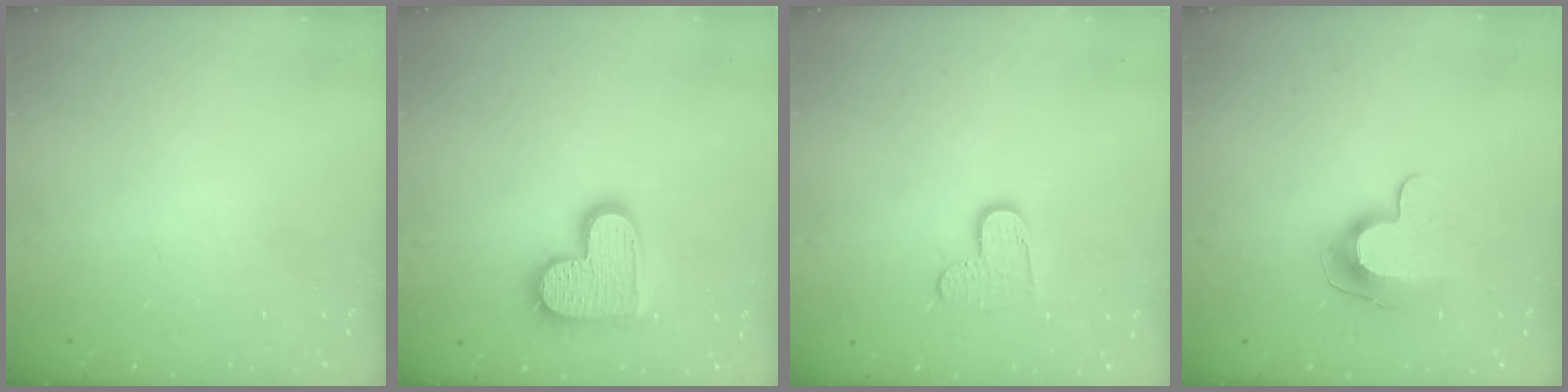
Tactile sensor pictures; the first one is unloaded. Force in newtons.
{"total": 15.1, "press": 15.0, "slide": 0.9}
{"total": 8.3, "press": 8.3, "slide": 0.5}
{"total": 9.8, "press": 9.8, "slide": 0.1}